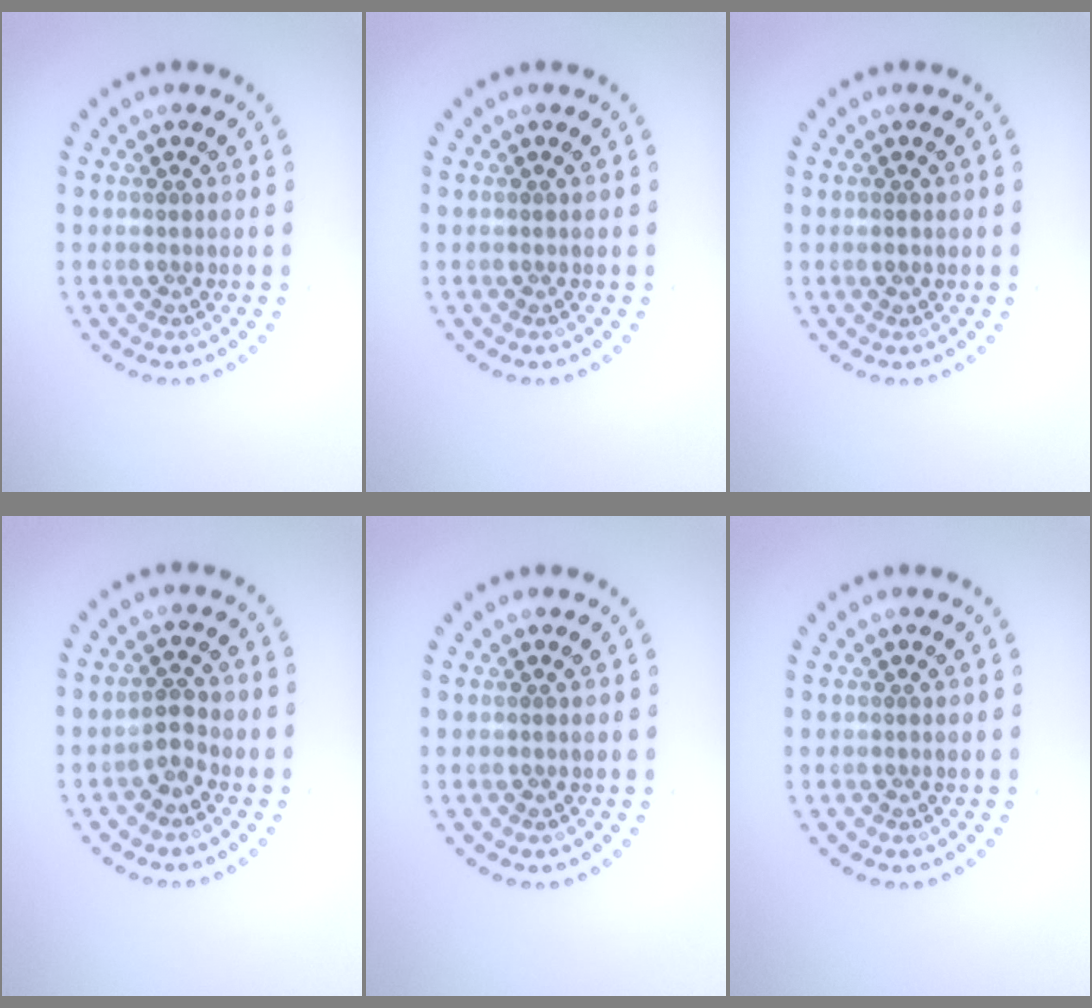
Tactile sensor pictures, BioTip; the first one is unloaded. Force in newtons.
{"total": 0.0}
{"total": 0.8, "press": 0.8, "slide": 0.1}
{"total": 1.8, "press": 1.7, "slide": 0.6}
{"total": 0.0}
{"total": 0.0}